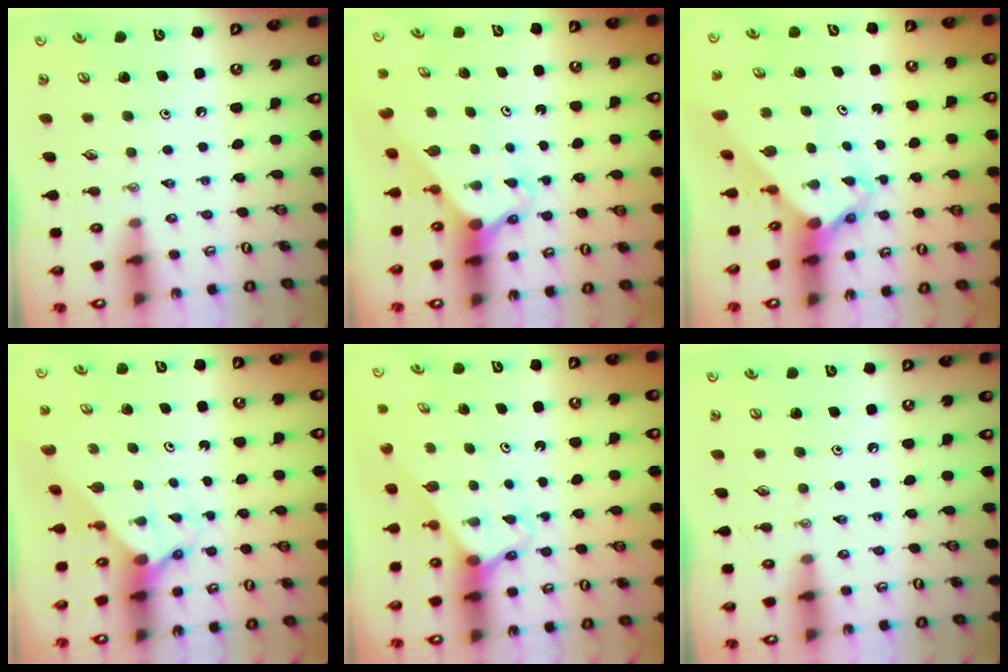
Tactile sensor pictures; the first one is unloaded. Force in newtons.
{"total": 2.6, "press": 2.6, "slide": 0.2}
{"total": 2.9, "press": 2.9, "slide": 0.3}
{"total": 1.7, "press": 1.7, "slide": 0.2}
{"total": 2.5, "press": 2.5, "slide": 0.3}
{"total": 0.0}